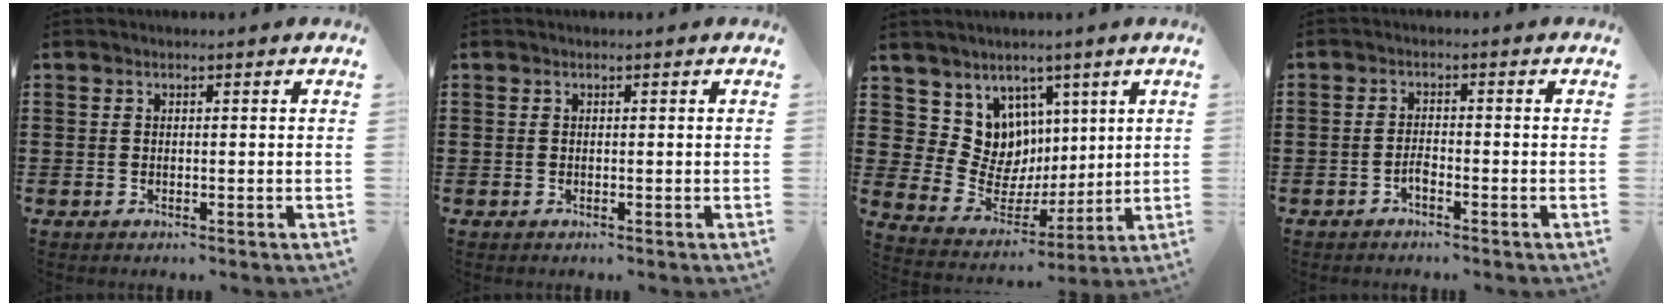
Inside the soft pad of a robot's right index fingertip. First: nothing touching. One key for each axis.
{"total": 0.0}
{"total": 8.9, "fx": 2.6, "fy": 8.4, "fz": 1.4, "tx": -0.052, "ty": -0.042, "tz": 0.058}
{"total": 1.7, "fx": -1.3, "fy": 0.5, "fz": 1.0, "tx": -0.021, "ty": 0.001, "tz": -0.025}